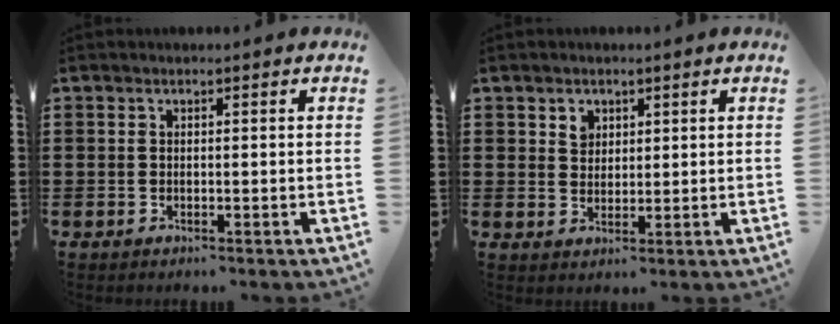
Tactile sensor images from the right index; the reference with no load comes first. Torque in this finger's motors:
{"motor_torque": [0.01, 0.00, 0.01, 0.03]}